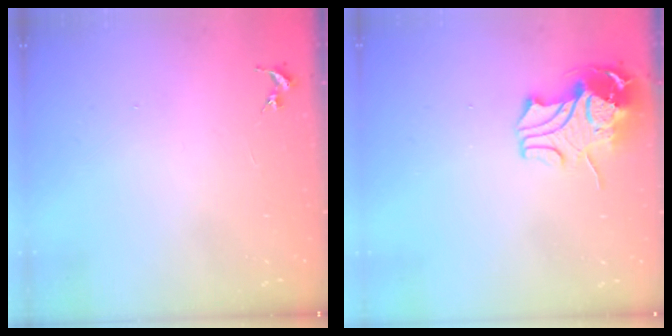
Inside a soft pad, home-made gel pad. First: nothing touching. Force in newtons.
{"total": 11.6, "press": 11.5, "slide": 1.6}